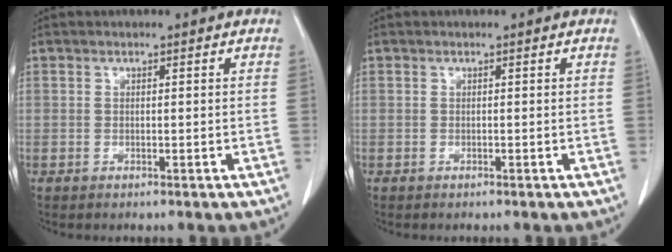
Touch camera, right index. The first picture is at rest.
{"total": 0.0}